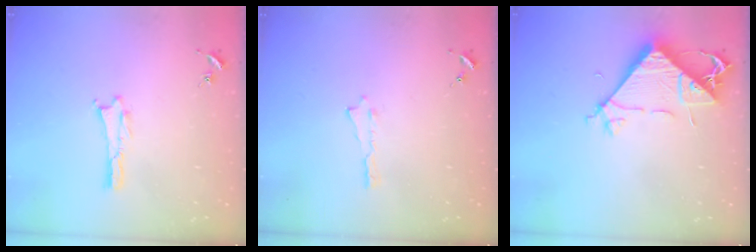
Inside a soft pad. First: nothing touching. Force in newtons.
{"total": 0.0}
{"total": 7.8, "press": 7.7, "slide": 1.2}